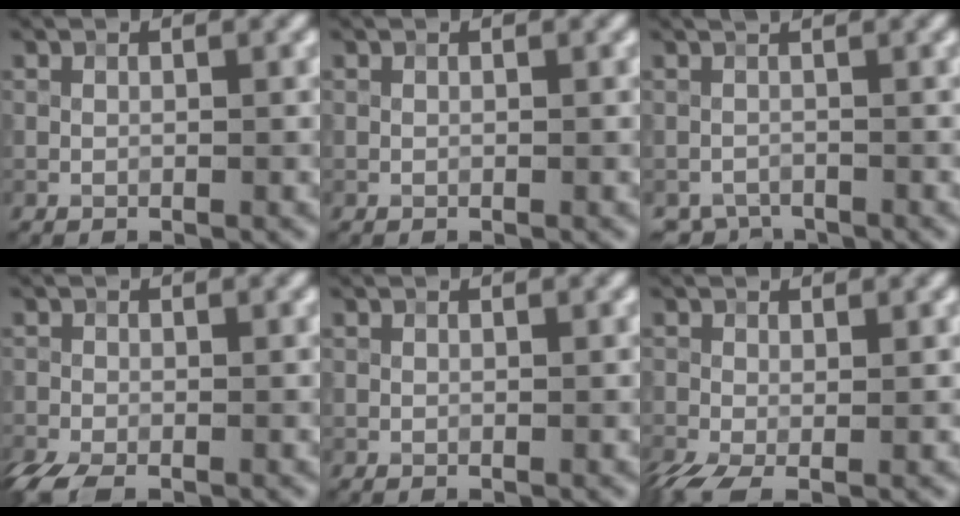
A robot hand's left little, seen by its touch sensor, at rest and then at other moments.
{"total": 0.0}
{"total": 1.2, "force": [-1.0, 0.6, 0.1], "torque": [-0.001, -0.008, -0.018]}
{"total": 4.6, "force": [-3.1, 2.2, 2.6], "torque": [-0.062, -0.017, -0.063]}
{"total": 0.0}
{"total": 3.5, "force": [-1.6, 1.8, 2.5], "torque": [-0.073, -0.013, -0.033]}